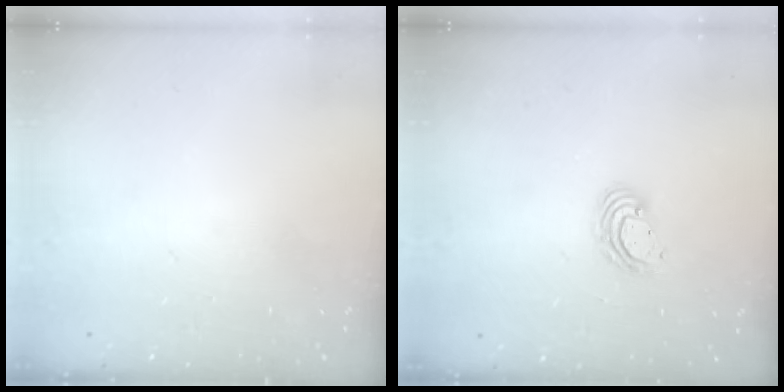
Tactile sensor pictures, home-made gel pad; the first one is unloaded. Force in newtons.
{"total": 5.1, "press": 5.1, "slide": 0.4}